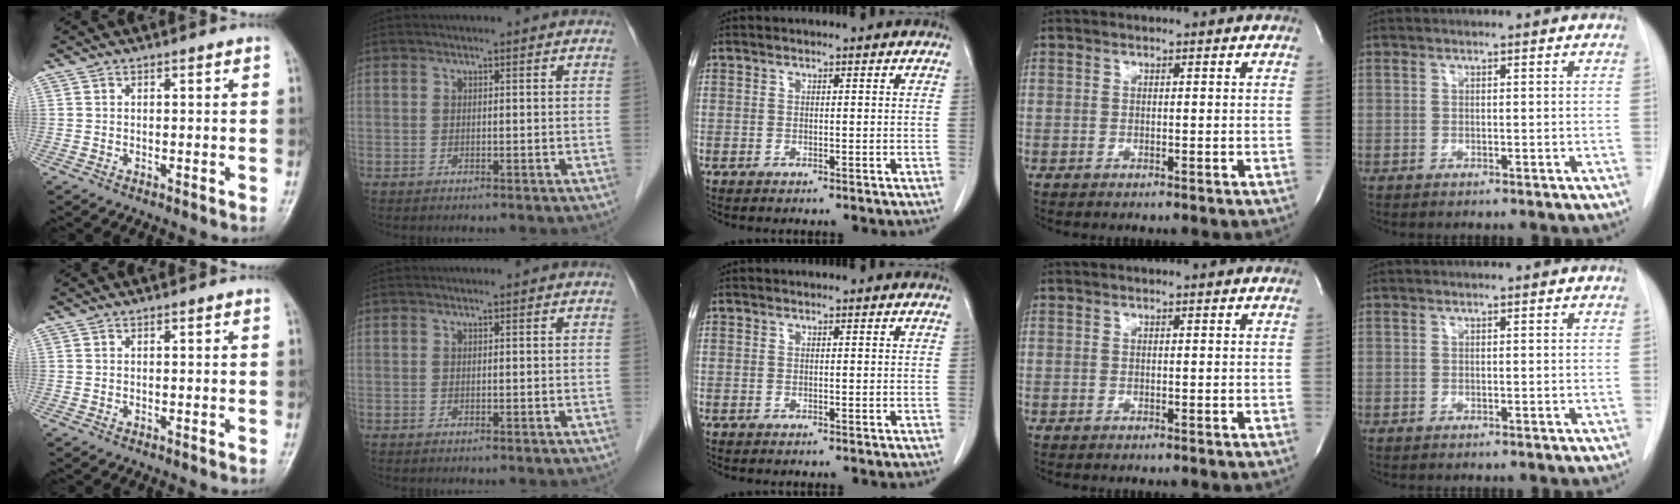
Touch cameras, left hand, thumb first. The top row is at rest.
{}